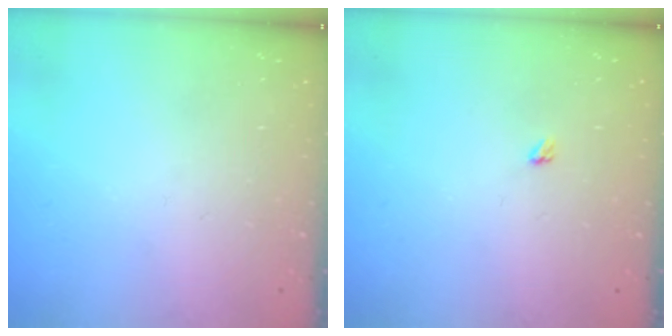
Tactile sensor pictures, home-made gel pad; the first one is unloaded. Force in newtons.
{"total": 2.4, "press": 2.4, "slide": 0.4}